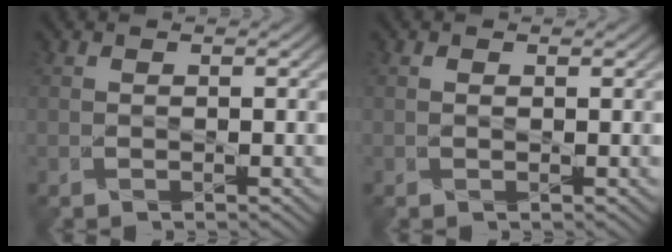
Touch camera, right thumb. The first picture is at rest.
{"total": 0.0}